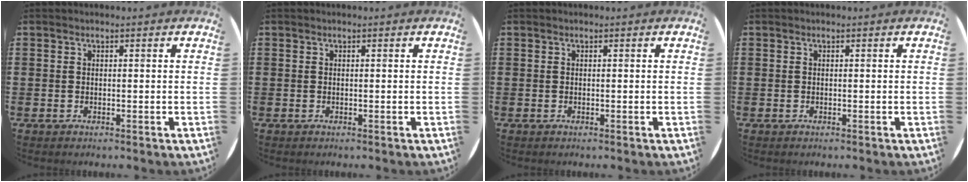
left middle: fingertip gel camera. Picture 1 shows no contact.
{"total": 0.0}
{"total": 0.0}
{"total": 0.0}